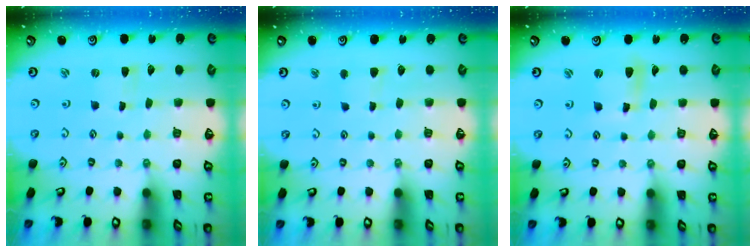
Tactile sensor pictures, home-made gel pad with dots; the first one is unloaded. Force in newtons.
{"total": 2.8, "press": 2.8, "slide": 0.4}
{"total": 6.7, "press": 6.6, "slide": 1.1}